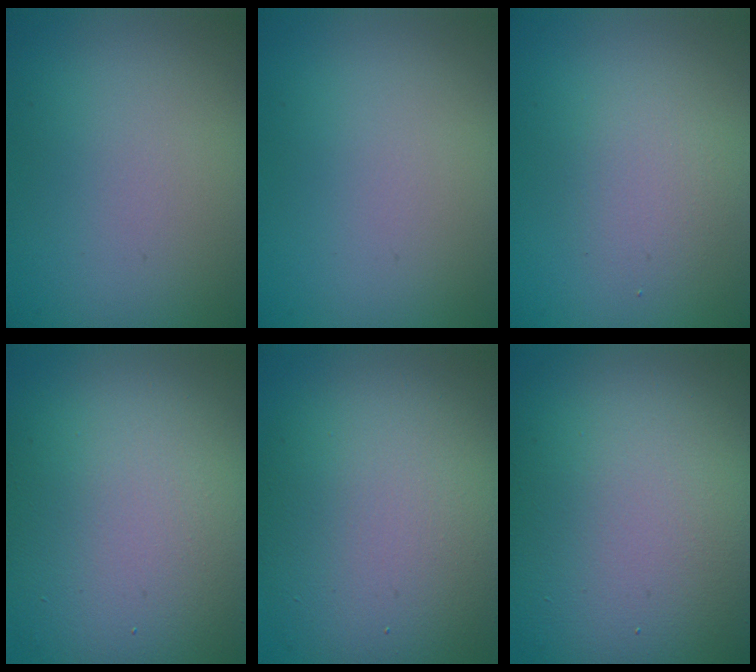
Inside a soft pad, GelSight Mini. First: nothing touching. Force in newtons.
{"total": 0.0}
{"total": 1.9, "press": 1.9, "slide": 0.1}
{"total": 13.6, "press": 13.6, "slide": 0.8}
{"total": 10.5, "press": 10.5, "slide": 0.4}
{"total": 15.8, "press": 15.8, "slide": 1.0}